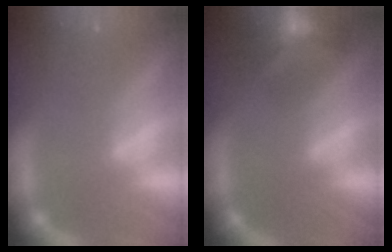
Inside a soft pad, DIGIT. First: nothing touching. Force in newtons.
{"total": 9.9}